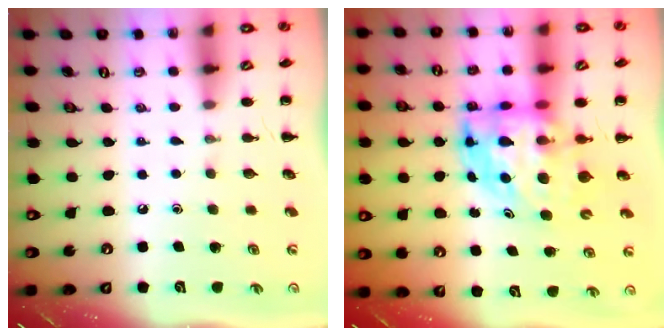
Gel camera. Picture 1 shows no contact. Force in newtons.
{"total": 8.4, "press": 8.1, "slide": 2.2}